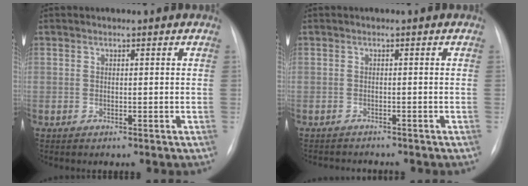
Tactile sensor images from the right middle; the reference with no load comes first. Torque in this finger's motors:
{"motor_torque": [0.00, -0.01, -0.01, 0.00]}